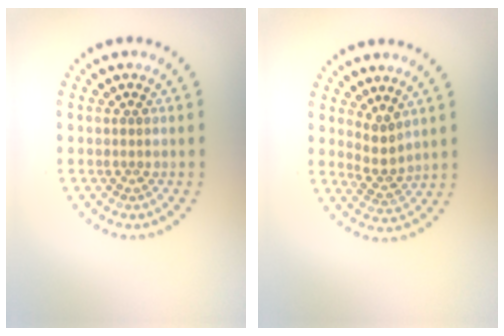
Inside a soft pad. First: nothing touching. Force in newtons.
{"total": 2.2, "press": 1.7, "slide": 1.4}